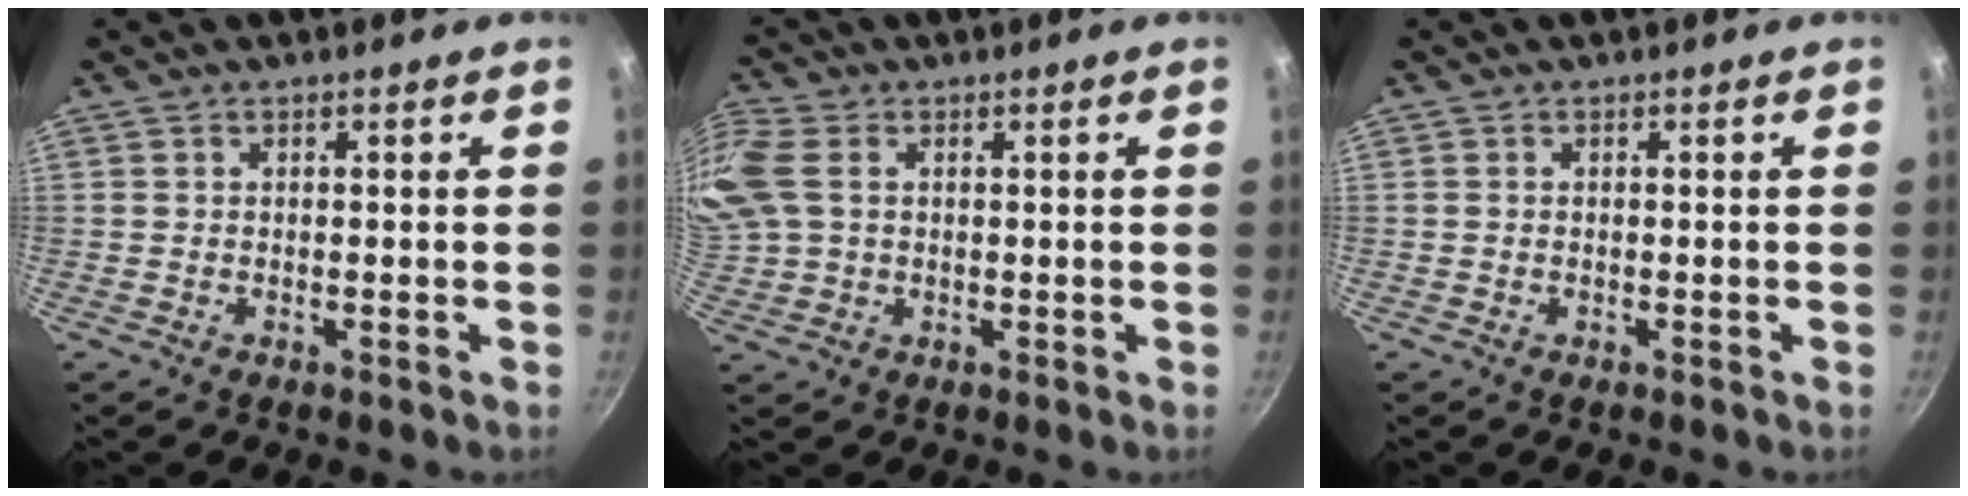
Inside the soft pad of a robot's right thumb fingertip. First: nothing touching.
{"total": 8.2, "force": [1.7, 5.9, 5.4], "torque": [-0.120, 0.012, 0.032]}
{"total": 0.0}